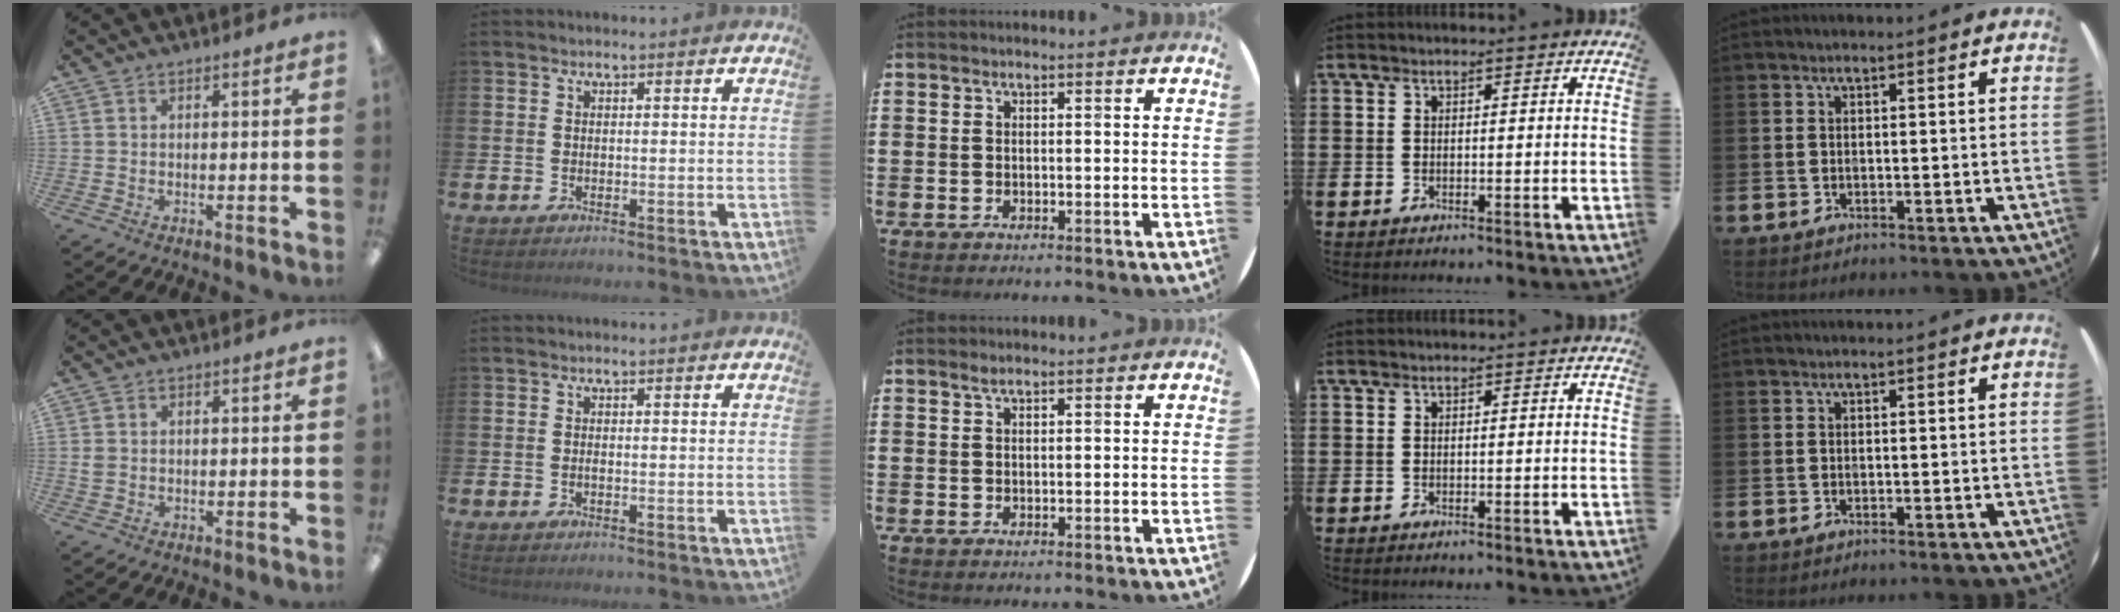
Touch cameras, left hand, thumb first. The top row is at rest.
{"thumb": {"total": 1.4, "force": [0.1, 1.2, 0.7], "torque": [-0.014, 0.005, 0.000]}, "middle": {"total": 0.8, "force": [0.6, 0.1, 0.4], "torque": [-0.009, 0.000, 0.011]}}